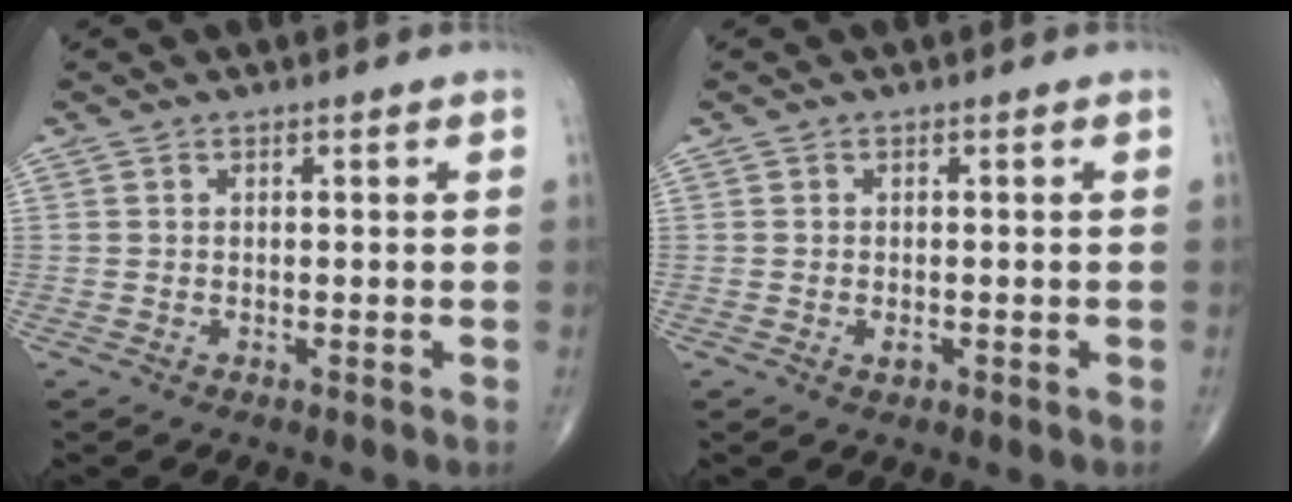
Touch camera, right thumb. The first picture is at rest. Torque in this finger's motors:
{"motor_torque": [-0.13, 0.09, 0.18, 0.09, -0.02]}